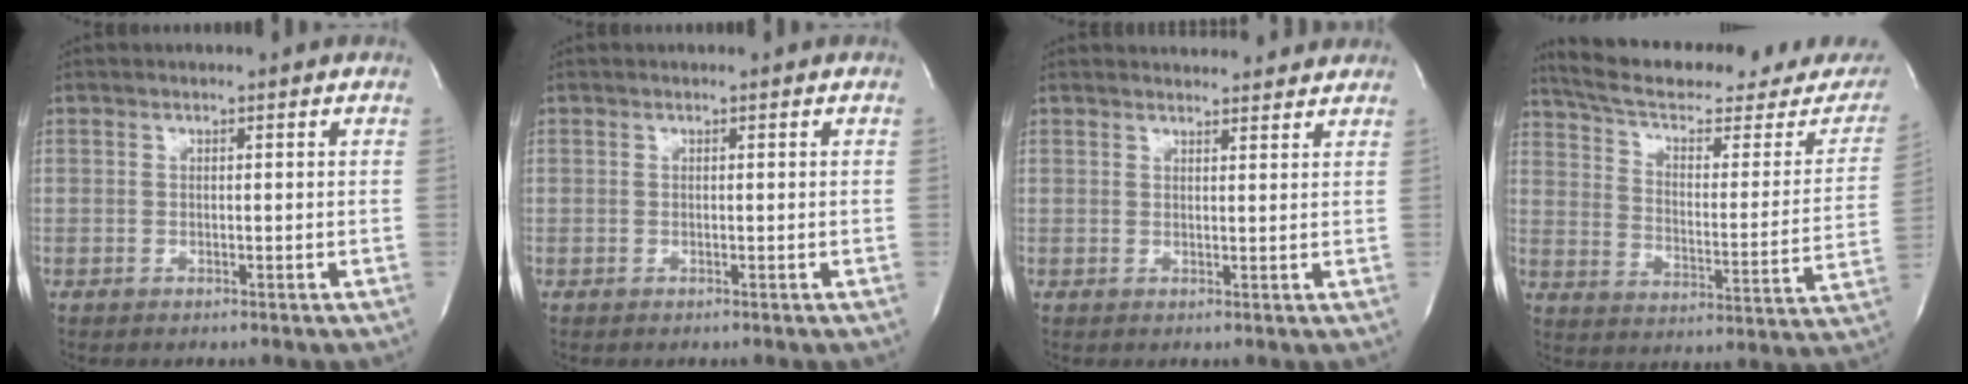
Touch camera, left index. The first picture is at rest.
{"total": 0.0}
{"total": 7.7, "force": [7.4, 1.7, 1.5], "torque": [-0.012, 0.013, 0.076]}
{"total": 27.3, "force": [23.8, 6.4, 11.6], "torque": [-0.183, -0.032, 0.310]}